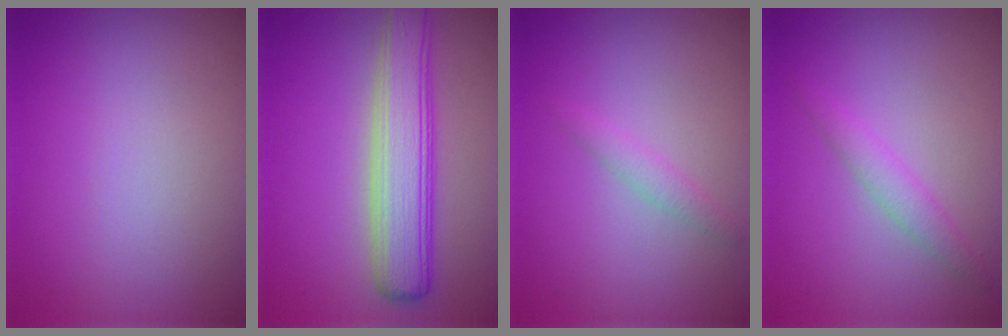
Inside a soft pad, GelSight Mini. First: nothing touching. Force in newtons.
{"total": 5.9, "press": 5.9, "slide": 0.4}
{"total": 1.2, "press": 1.2, "slide": 0.0}
{"total": 1.7, "press": 1.7, "slide": 0.0}